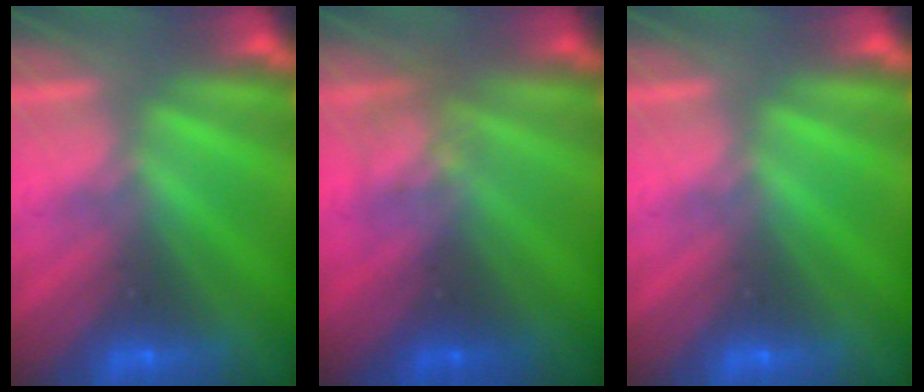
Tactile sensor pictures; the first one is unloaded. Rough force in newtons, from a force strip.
{"total": 2.4}
{"total": 0.0}